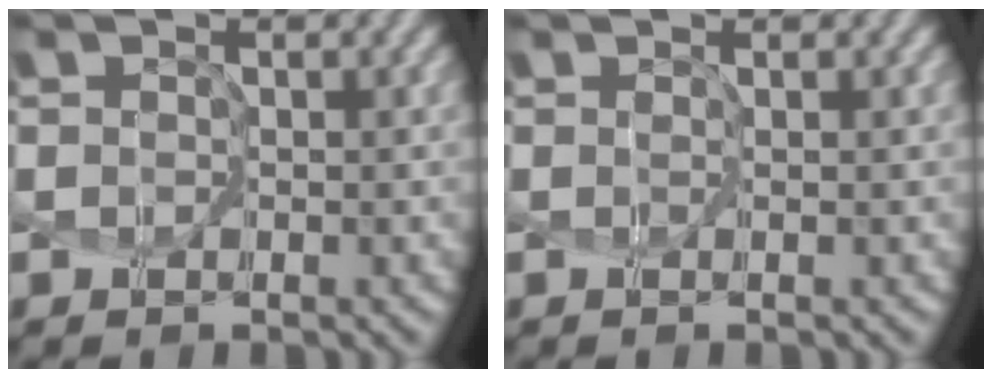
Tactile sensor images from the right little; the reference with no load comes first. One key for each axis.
{"total": 1.4, "fx": 0.4, "fy": -1.3, "fz": -0.2, "tx": 0.008, "ty": -0.011, "tz": 0.009}